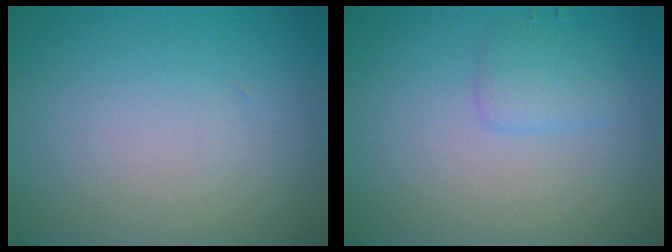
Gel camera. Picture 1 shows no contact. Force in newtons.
{"total": 1.5, "press": 1.5, "slide": 0.2}